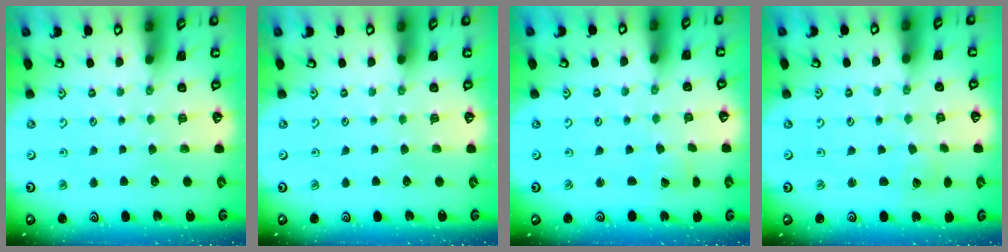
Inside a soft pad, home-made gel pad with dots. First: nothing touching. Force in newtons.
{"total": 0.0}
{"total": 1.7, "press": 1.7, "slide": 0.1}
{"total": 2.0, "press": 2.0, "slide": 0.1}